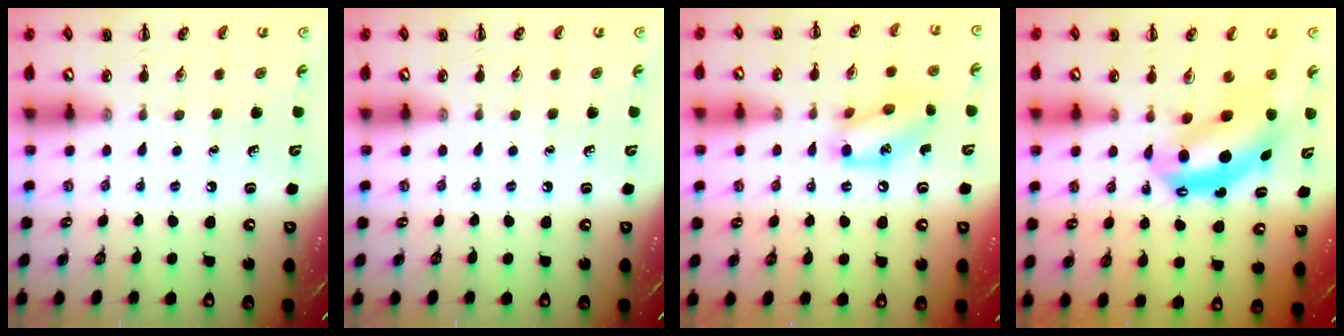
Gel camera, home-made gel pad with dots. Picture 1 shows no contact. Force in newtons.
{"total": 0.0}
{"total": 12.8, "press": 12.5, "slide": 2.5}
{"total": 7.0, "press": 6.8, "slide": 1.7}